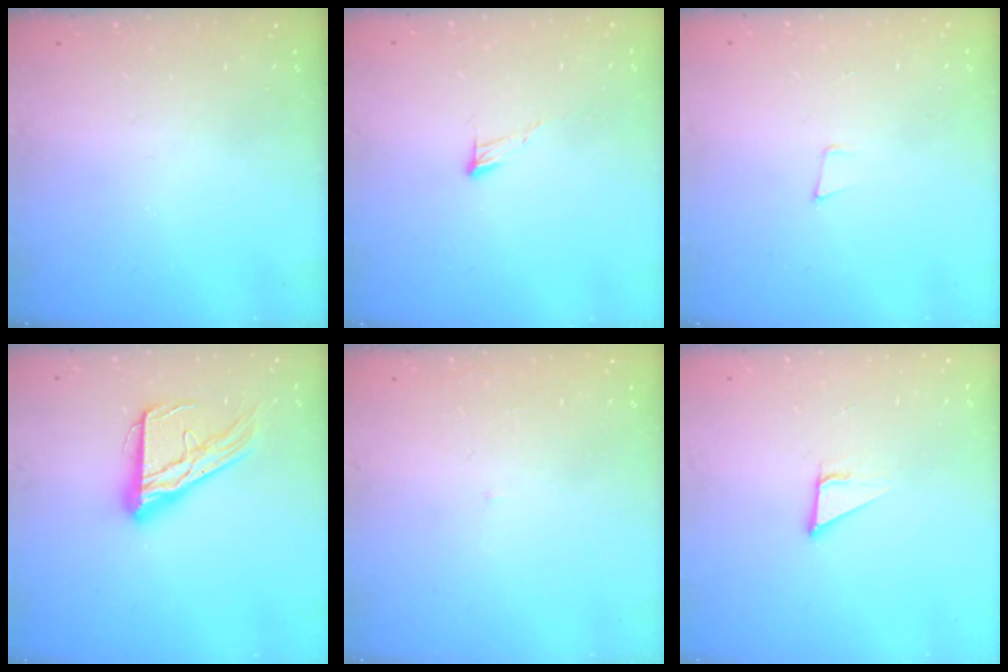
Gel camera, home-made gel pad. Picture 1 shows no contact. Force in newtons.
{"total": 4.0, "press": 4.0, "slide": 0.3}
{"total": 4.6, "press": 3.6, "slide": 2.9}
{"total": 16.5, "press": 16.4, "slide": 1.5}
{"total": 2.0, "press": 2.0, "slide": 0.1}
{"total": 2.8, "press": 2.8, "slide": 0.2}